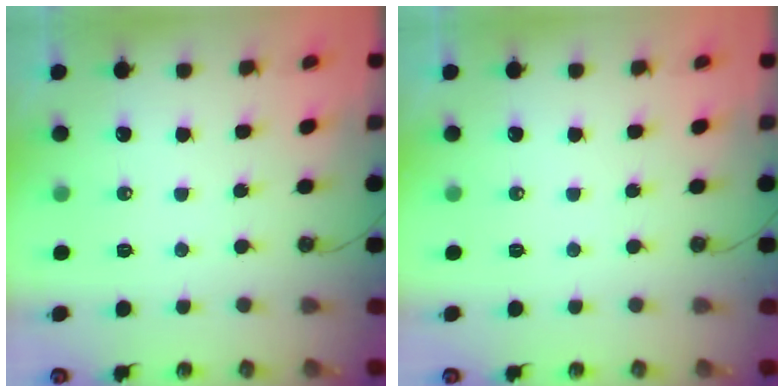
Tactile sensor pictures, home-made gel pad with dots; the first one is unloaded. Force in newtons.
{"total": 0.0}